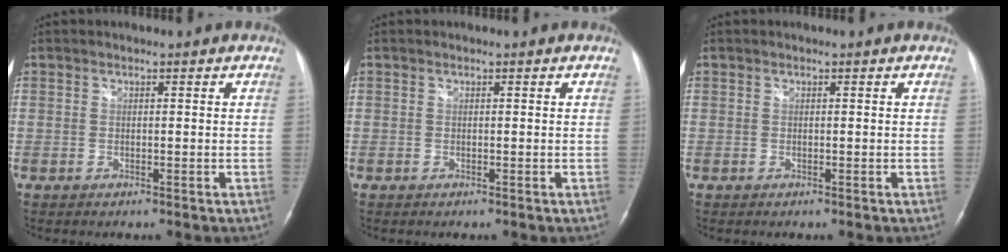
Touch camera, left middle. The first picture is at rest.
{"total": 0.0}
{"total": 0.0}